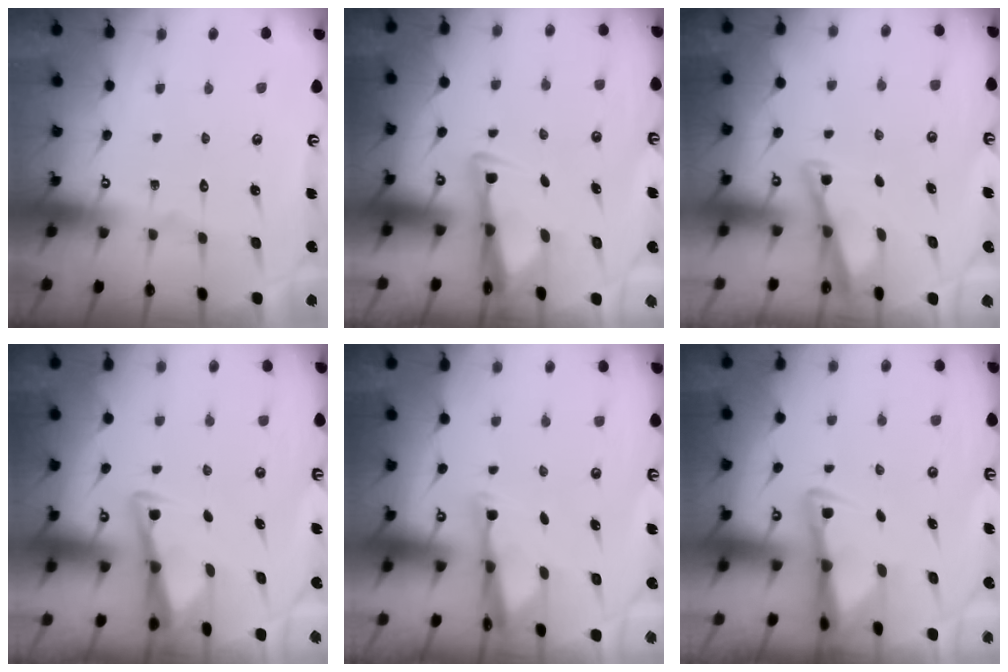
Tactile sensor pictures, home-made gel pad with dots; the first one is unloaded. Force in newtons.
{"total": 3.0, "press": 2.8, "slide": 0.9}
{"total": 2.8, "press": 2.8, "slide": 0.2}
{"total": 3.1, "press": 3.1, "slide": 0.3}
{"total": 2.9, "press": 2.9, "slide": 0.5}
{"total": 3.0, "press": 2.9, "slide": 0.4}